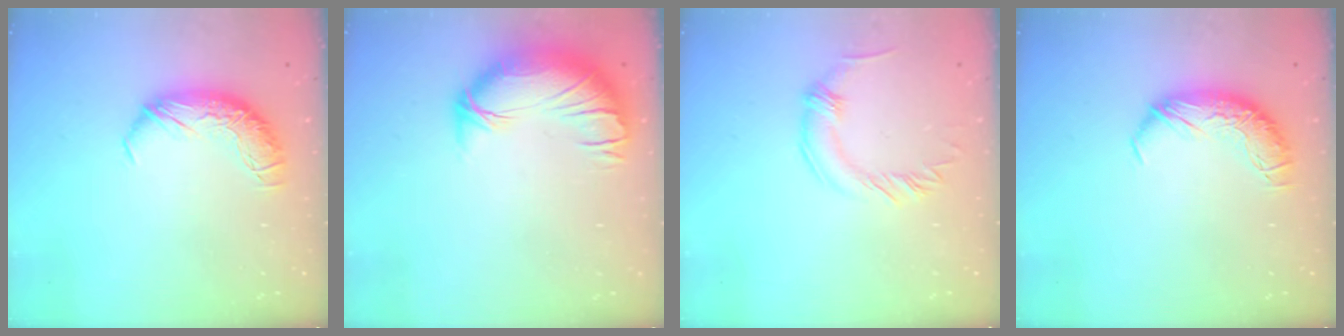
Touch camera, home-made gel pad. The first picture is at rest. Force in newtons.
{"total": 2.5, "press": 1.2, "slide": 2.2}
{"total": 0.8, "press": 0.8, "slide": 0.0}
{"total": 0.0}